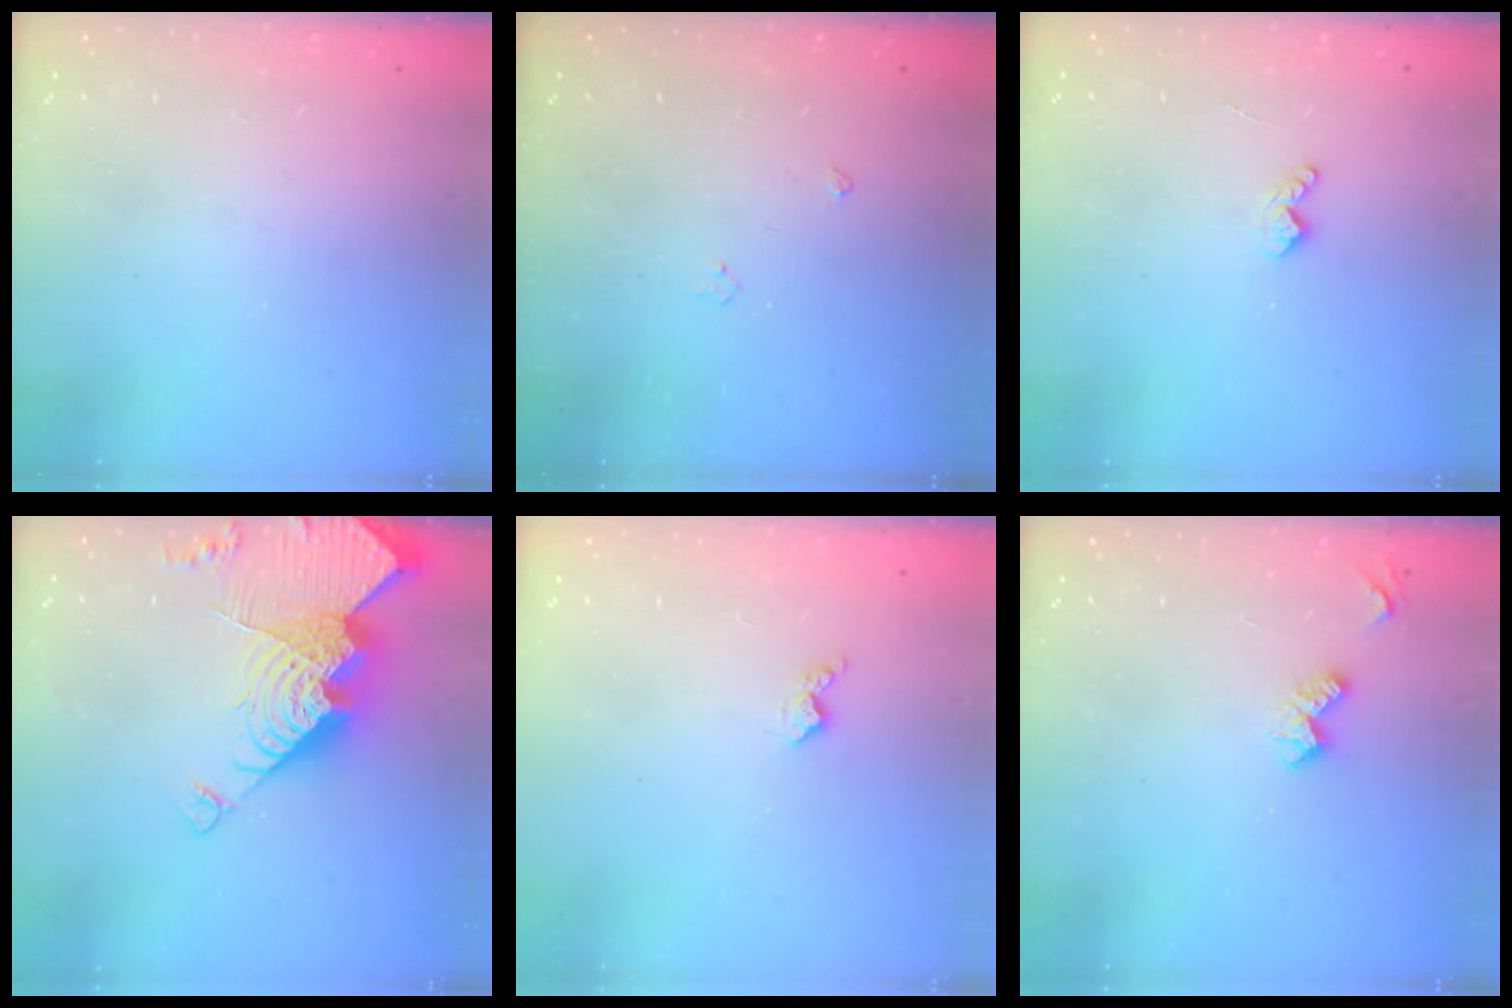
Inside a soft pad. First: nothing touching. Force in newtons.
{"total": 3.0, "press": 2.9, "slide": 0.5}
{"total": 4.2, "press": 4.2, "slide": 0.5}
{"total": 20.8, "press": 20.6, "slide": 2.1}
{"total": 2.9, "press": 2.9, "slide": 0.5}
{"total": 4.9, "press": 4.9, "slide": 0.7}